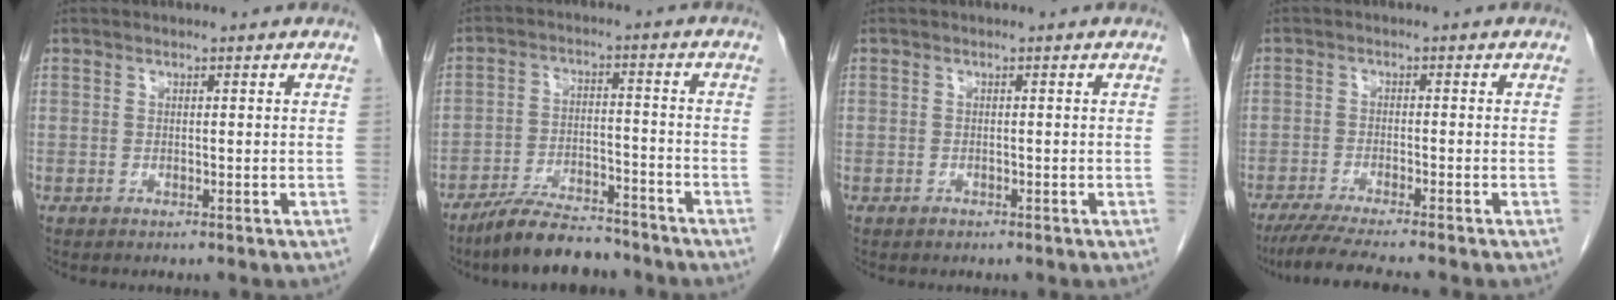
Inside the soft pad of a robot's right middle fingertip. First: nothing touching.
{"total": 9.7, "force": [-8.5, 2.4, 4.1], "torque": [-0.073, -0.008, -0.148]}
{"total": 0.5, "force": [-0.4, 0.3, 0.1], "torque": [-0.006, -0.001, -0.007]}
{"total": 8.0, "force": [-6.8, -0.8, 4.1], "torque": [-0.062, -0.026, -0.112]}